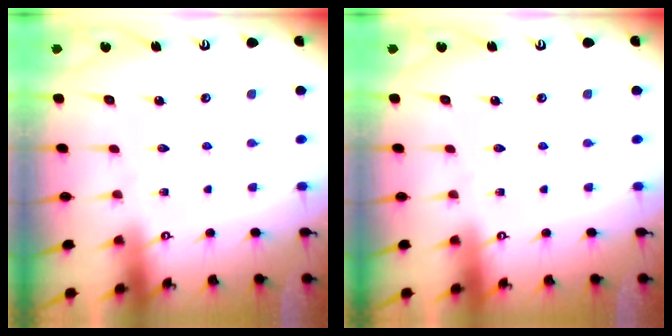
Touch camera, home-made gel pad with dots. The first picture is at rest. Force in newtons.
{"total": 0.0}